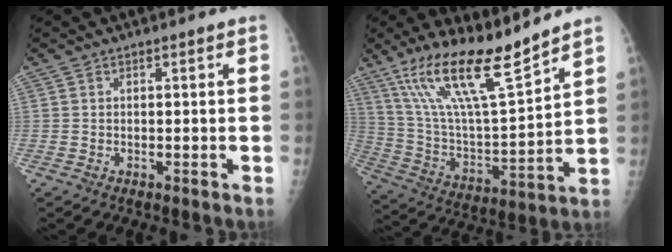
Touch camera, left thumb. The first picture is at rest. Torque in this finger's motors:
{"motor_torque": [0.52, 0.39, 1.39, -1.38, 0.22]}